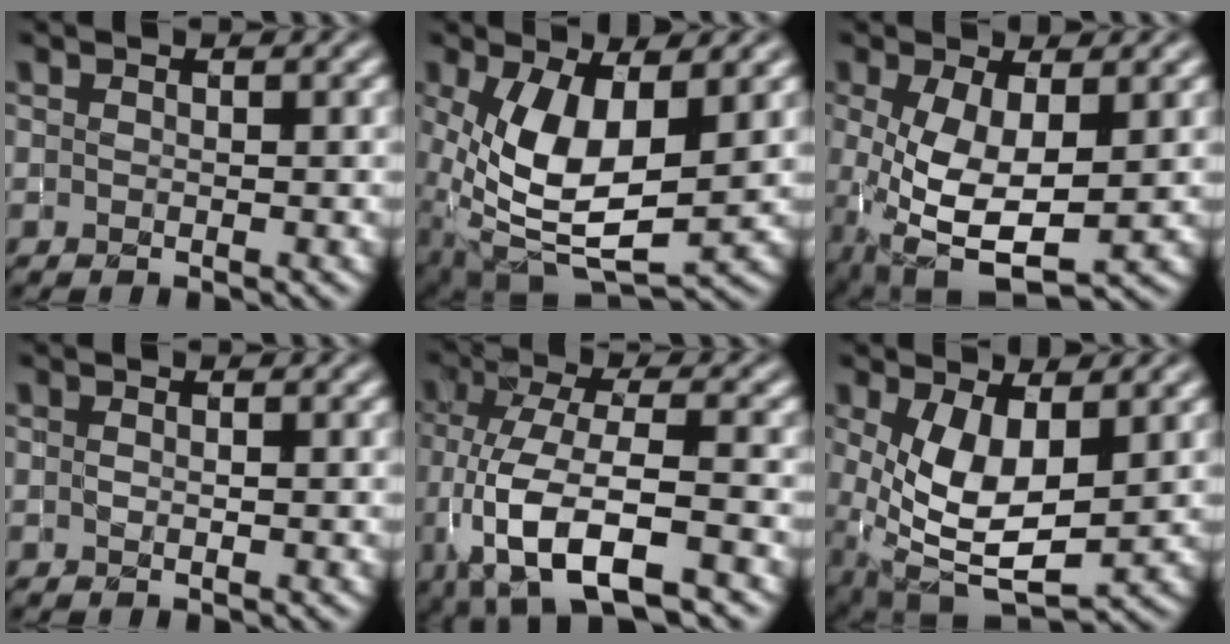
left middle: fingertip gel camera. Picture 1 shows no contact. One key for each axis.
{"total": 9.1, "fx": 0.6, "fy": 4.4, "fz": 7.9, "tx": -0.174, "ty": -0.005, "tz": 0.012}
{"total": 7.2, "fx": -0.8, "fy": 3.1, "fz": 6.4, "tx": -0.144, "ty": -0.012, "tz": -0.007}
{"total": 0.0}
{"total": 9.7, "fx": -3.6, "fy": 3.4, "fz": 8.3, "tx": -0.160, "ty": -0.006, "tz": -0.066}
{"total": 7.2, "fx": 0.7, "fy": 3.6, "fz": 6.2, "tx": -0.135, "ty": -0.007, "tz": 0.019}